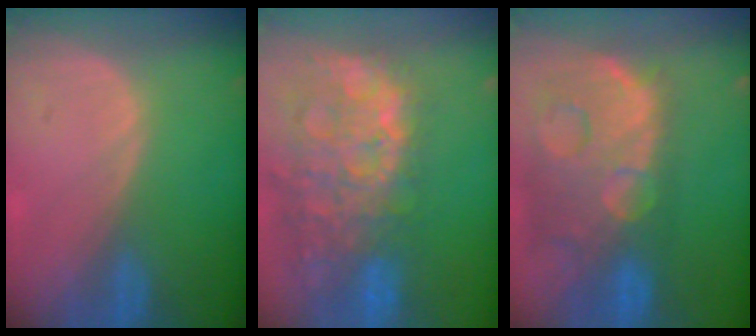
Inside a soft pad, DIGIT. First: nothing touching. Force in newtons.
{"total": 14.6, "press": 11.8, "slide": 8.5}
{"total": 14.5, "press": 11.7, "slide": 8.5}